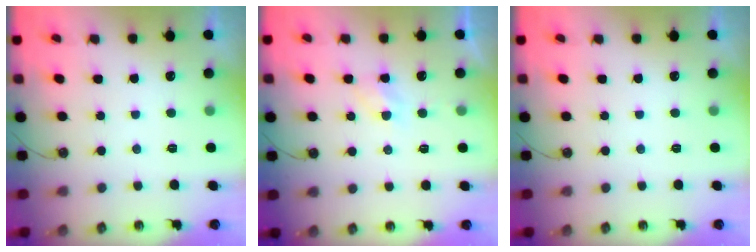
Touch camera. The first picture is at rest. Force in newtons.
{"total": 3.4, "press": 3.4, "slide": 0.4}
{"total": 0.0}